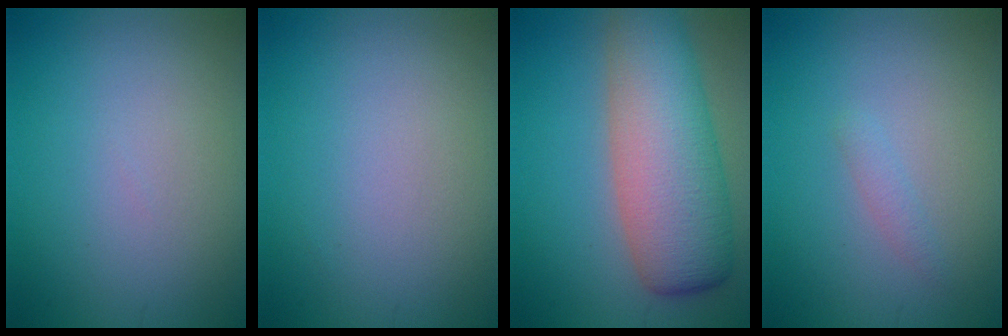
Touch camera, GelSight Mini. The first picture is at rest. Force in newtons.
{"total": 0.0}
{"total": 9.2, "press": 9.2, "slide": 0.4}
{"total": 0.9, "press": 0.9, "slide": 0.0}